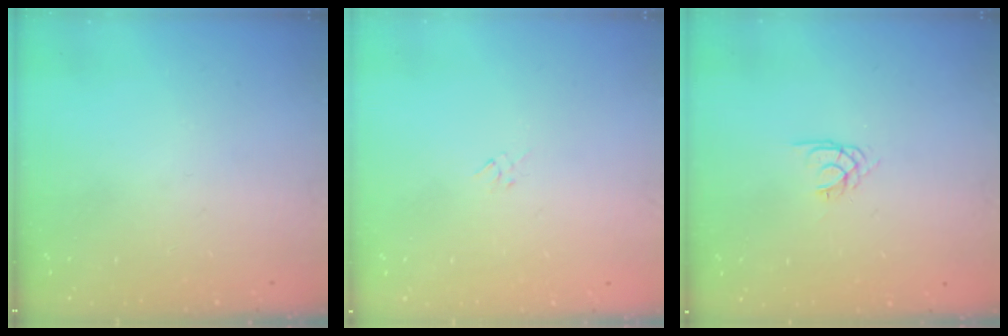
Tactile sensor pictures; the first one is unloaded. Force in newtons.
{"total": 2.3, "press": 2.2, "slide": 0.6}
{"total": 1.7, "press": 1.7, "slide": 0.1}